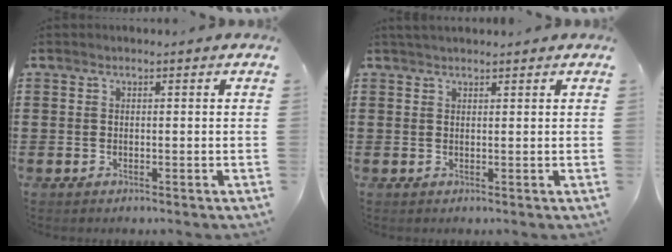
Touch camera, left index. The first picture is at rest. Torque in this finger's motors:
{"motor_torque": [0.37, -0.19, 0.17, 0.04]}